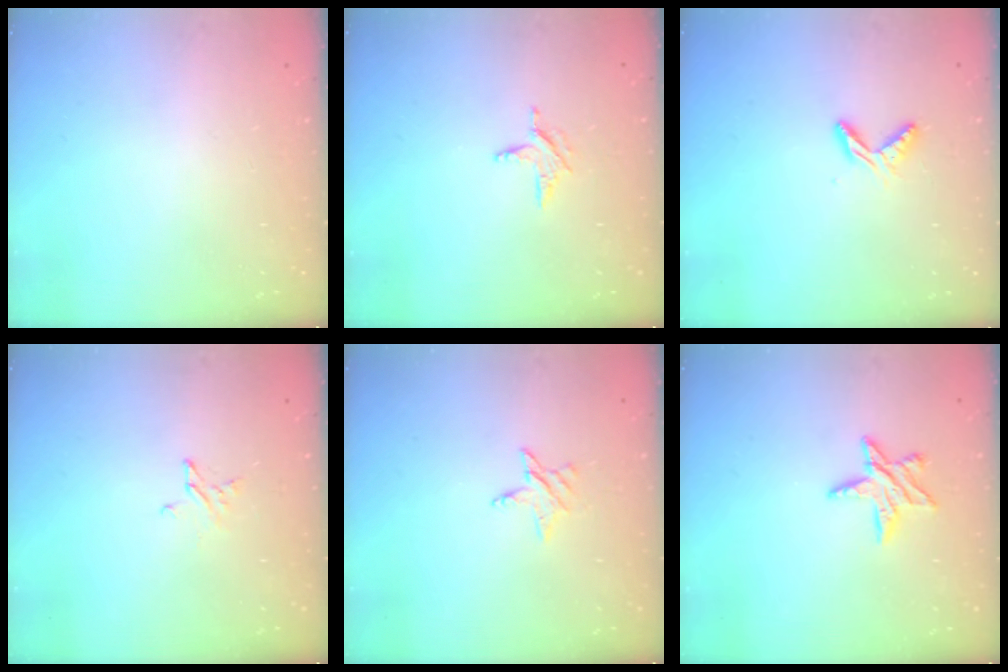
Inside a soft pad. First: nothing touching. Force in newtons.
{"total": 4.4, "press": 4.4, "slide": 0.3}
{"total": 5.0, "press": 5.0, "slide": 0.4}
{"total": 2.3, "press": 2.2, "slide": 0.2}
{"total": 2.7, "press": 2.7, "slide": 0.2}
{"total": 7.2, "press": 7.2, "slide": 0.5}